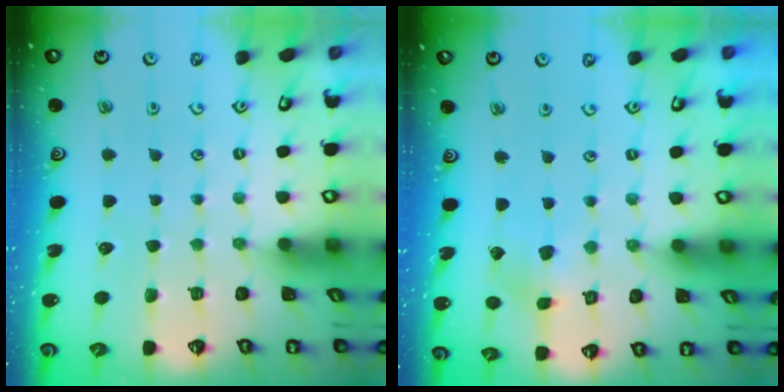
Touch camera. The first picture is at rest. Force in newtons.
{"total": 3.7, "press": 3.7, "slide": 0.5}